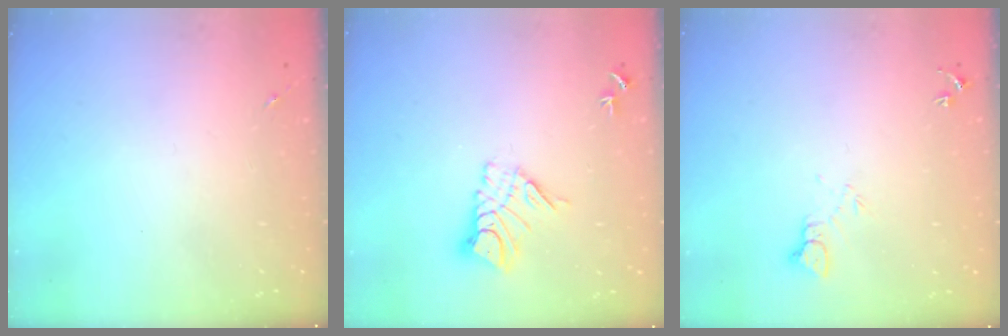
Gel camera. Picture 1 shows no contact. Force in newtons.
{"total": 9.8, "press": 9.8, "slide": 0.9}
{"total": 3.9, "press": 3.8, "slide": 0.4}